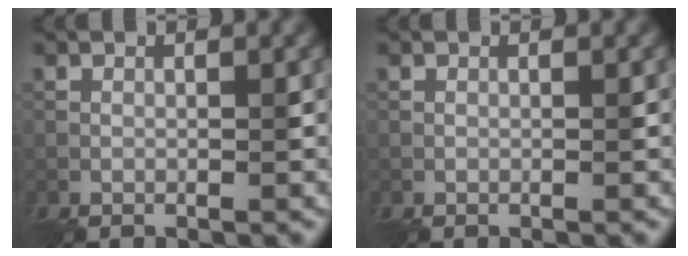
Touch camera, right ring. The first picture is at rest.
{"total": 0.0}